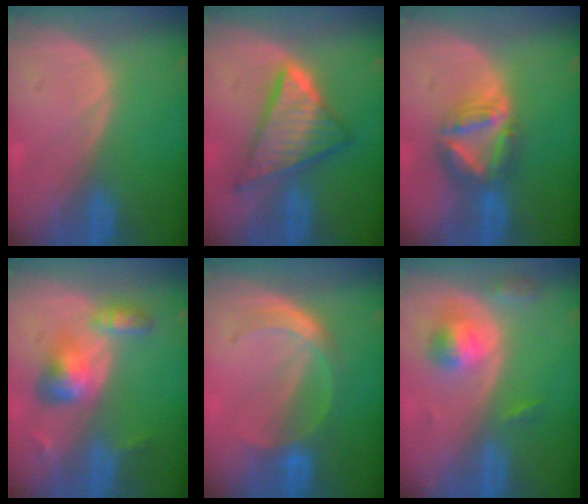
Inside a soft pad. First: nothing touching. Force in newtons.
{"total": 9.1, "press": 9.1, "slide": 0.7}
{"total": 7.9, "press": 6.7, "slide": 4.2}
{"total": 6.2, "press": 5.6, "slide": 2.7}
{"total": 4.8, "press": 4.8, "slide": 0.4}
{"total": 5.3, "press": 4.8, "slide": 2.2}